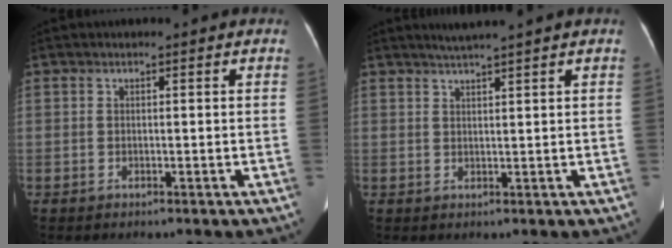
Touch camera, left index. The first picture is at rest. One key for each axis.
{"total": 3.2, "fx": 2.6, "fy": -1.0, "fz": 1.4, "tx": -0.023, "ty": 0.008, "tz": 0.051}